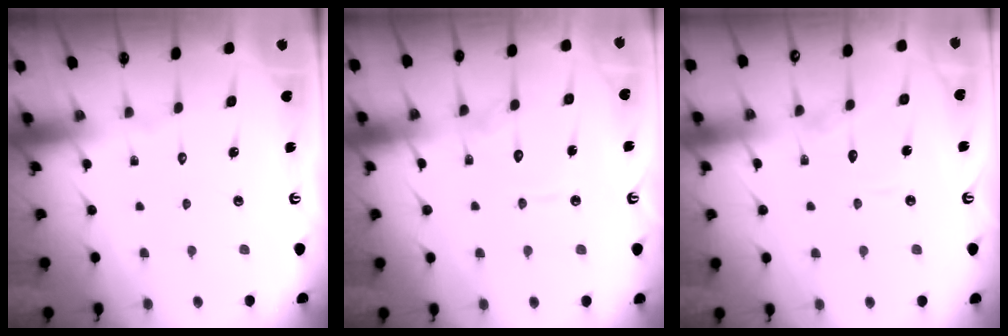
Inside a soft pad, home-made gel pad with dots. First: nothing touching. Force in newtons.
{"total": 9.6, "press": 9.6, "slide": 0.9}
{"total": 7.1, "press": 7.1, "slide": 0.7}